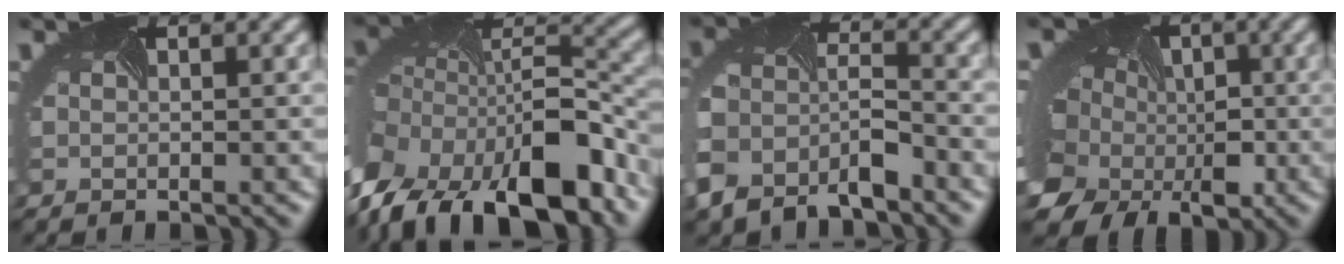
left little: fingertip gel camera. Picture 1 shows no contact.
{"total": 17.7, "force": [-8.9, 9.9, 11.5], "torque": [-0.242, -0.033, -0.127]}
{"total": 7.0, "force": [-5.0, 3.6, 3.3], "torque": [-0.072, -0.025, -0.084]}
{"total": 14.2, "force": [-2.5, 11.8, 7.5], "torque": [-0.169, -0.019, -0.064]}